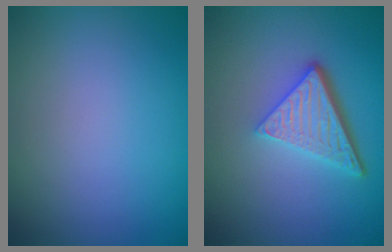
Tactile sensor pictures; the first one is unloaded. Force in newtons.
{"total": 5.1, "press": 3.5, "slide": 3.7}